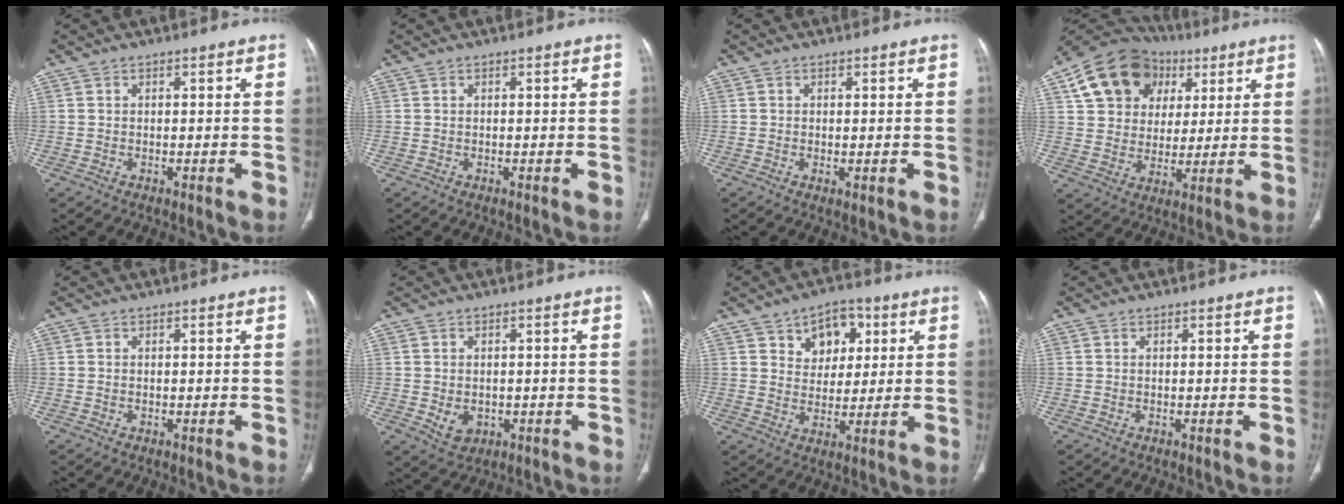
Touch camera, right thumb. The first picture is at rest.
{"total": 0.0}
{"total": 0.9, "force": [-0.1, 0.4, 0.8], "torque": [-0.018, -0.005, -0.001]}
{"total": 18.3, "force": [7.6, 14.2, 8.7], "torque": [-0.126, 0.014, 0.131]}
{"total": 0.0}
{"total": 4.2, "force": [-0.7, 3.3, 2.6], "torque": [-0.033, -0.001, 0.001]}
{"total": 9.2, "force": [4.0, 6.5, 5.1], "torque": [-0.032, -0.013, 0.060]}
{"total": 0.0}